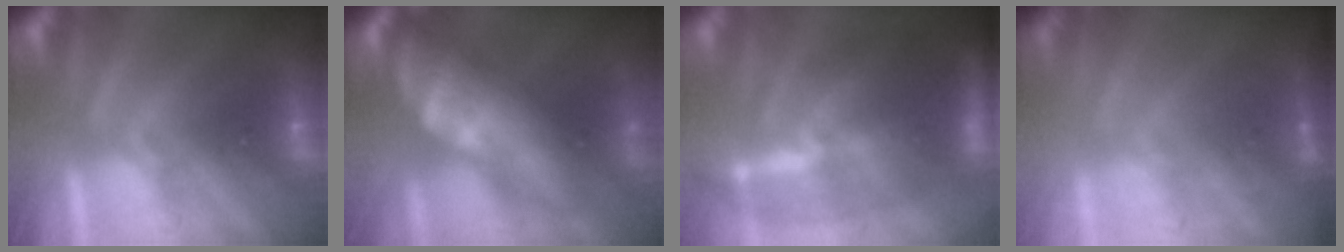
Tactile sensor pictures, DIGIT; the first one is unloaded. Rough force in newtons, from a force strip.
{"total": 7.2}
{"total": 9.2}
{"total": 1.8}